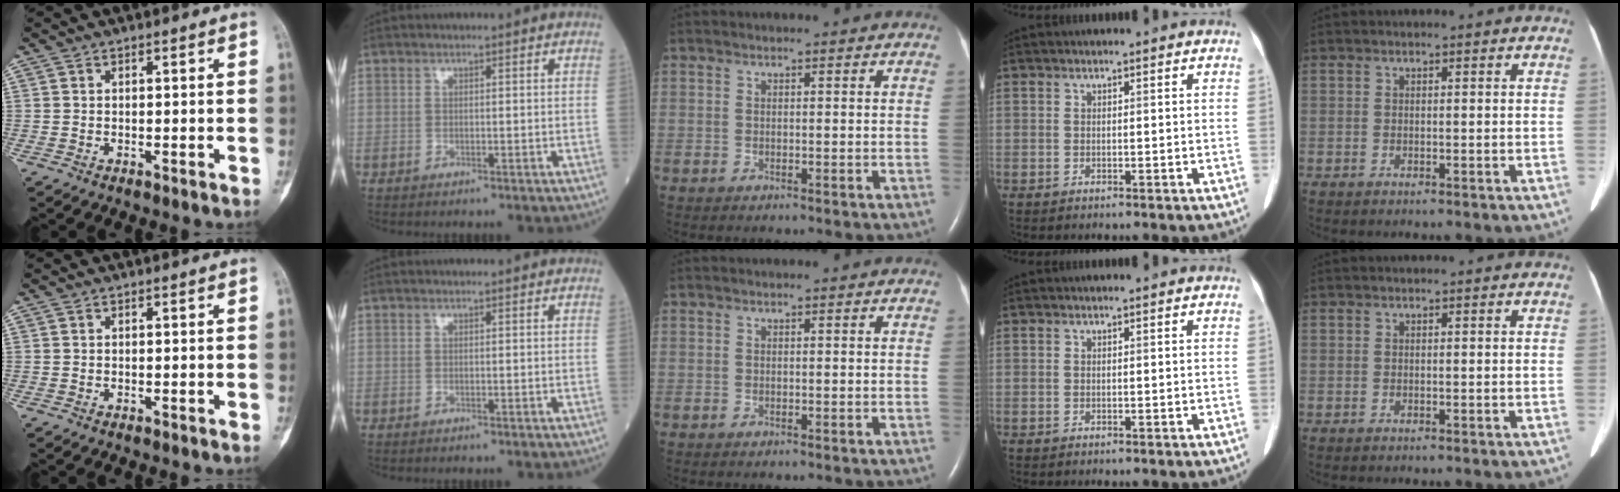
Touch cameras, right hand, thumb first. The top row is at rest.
{}